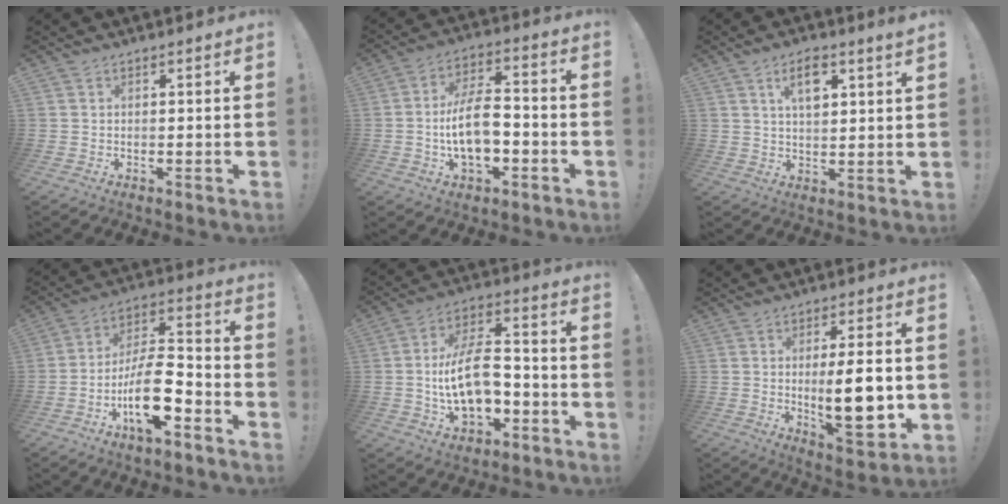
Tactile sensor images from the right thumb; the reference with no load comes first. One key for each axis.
{"total": 13.4, "fx": -3.1, "fy": 6.9, "fz": 11.0, "tx": -0.207, "ty": 0.010, "tz": -0.061}
{"total": 6.9, "fx": 3.6, "fy": 2.2, "fz": 5.5, "tx": -0.083, "ty": -0.015, "tz": 0.057}
{"total": 16.4, "fx": -7.2, "fy": 6.6, "fz": 13.2, "tx": -0.233, "ty": 0.039, "tz": -0.115}
{"total": 16.6, "fx": -3.2, "fy": 9.4, "fz": 13.3, "tx": -0.240, "ty": 0.018, "tz": -0.058}
{"total": 13.6, "fx": -0.2, "fy": 3.6, "fz": 13.1, "tx": -0.201, "ty": -0.017, "tz": -0.008}